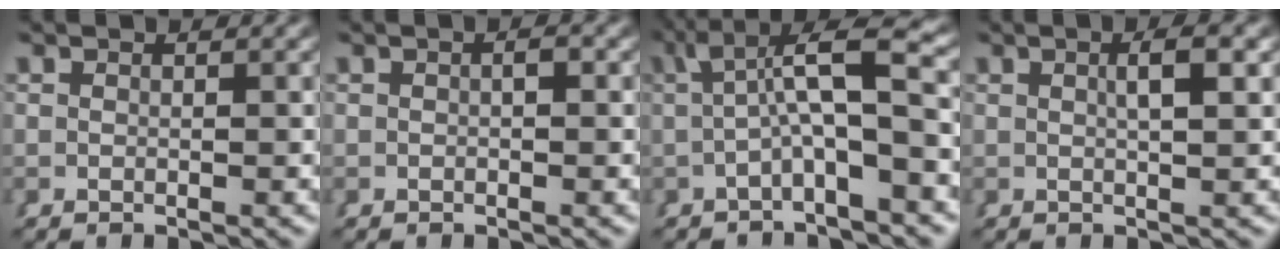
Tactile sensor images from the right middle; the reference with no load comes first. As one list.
[{"total": 0.7, "force": [0.0, 0.3, 0.7], "torque": [-0.008, 0.003, -0.002]}, {"total": 7.3, "force": [1.1, 2.2, 6.8], "torque": [-0.099, 0.017, 0.016]}, {"total": 2.3, "force": [0.6, -0.3, 2.2], "torque": [-0.024, 0.003, 0.012]}]